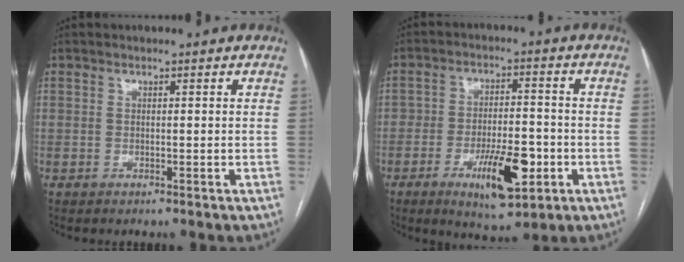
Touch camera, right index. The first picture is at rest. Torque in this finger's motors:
{"motor_torque": [0.25, -0.20, 0.20, 0.10]}